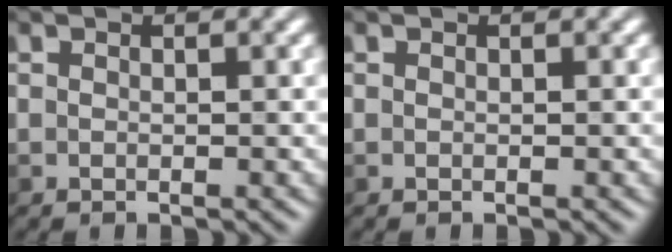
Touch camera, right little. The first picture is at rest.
{"total": 0.0}